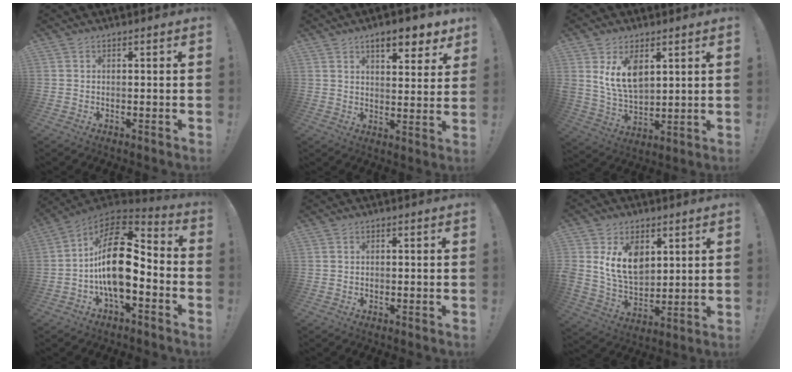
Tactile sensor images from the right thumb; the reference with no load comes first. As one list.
[{"total": 8.6, "force": [5.9, 2.7, 5.6], "torque": [-0.064, -0.037, 0.099]}, {"total": 11.5, "force": [5.5, 7.2, 7.1], "torque": [-0.125, -0.030, 0.103]}, {"total": 20.4, "force": [-0.3, 10.2, 17.7], "torque": [-0.318, 0.009, -0.002]}, {"total": 0.5, "force": [-0.3, 0.4, 0.1], "torque": [-0.006, 0.002, -0.005]}, {"total": 13.8, "force": [5.5, 9.7, 8.1], "torque": [-0.135, -0.029, 0.106]}]